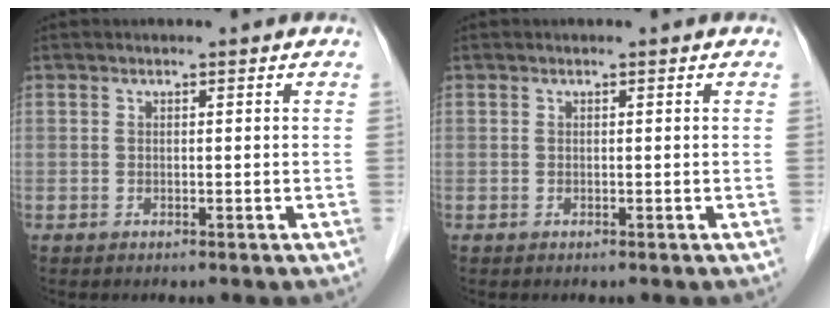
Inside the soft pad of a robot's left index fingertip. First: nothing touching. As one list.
[{"total": 0.0}]